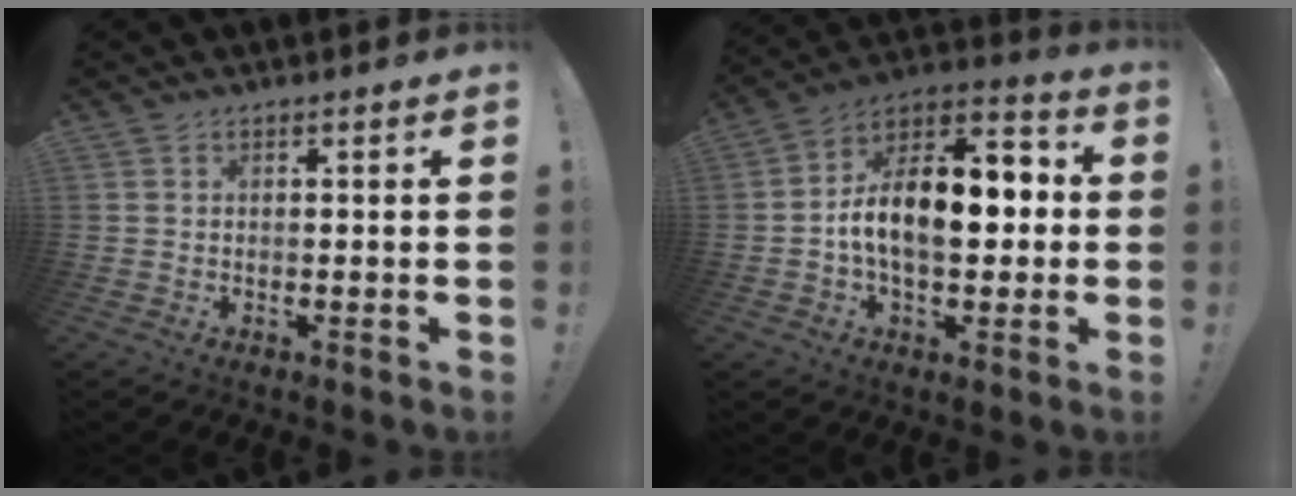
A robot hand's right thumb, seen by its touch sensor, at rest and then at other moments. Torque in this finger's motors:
{"motor_torque": [2.51, 2.50, 0.30, 0.04, 0.39]}